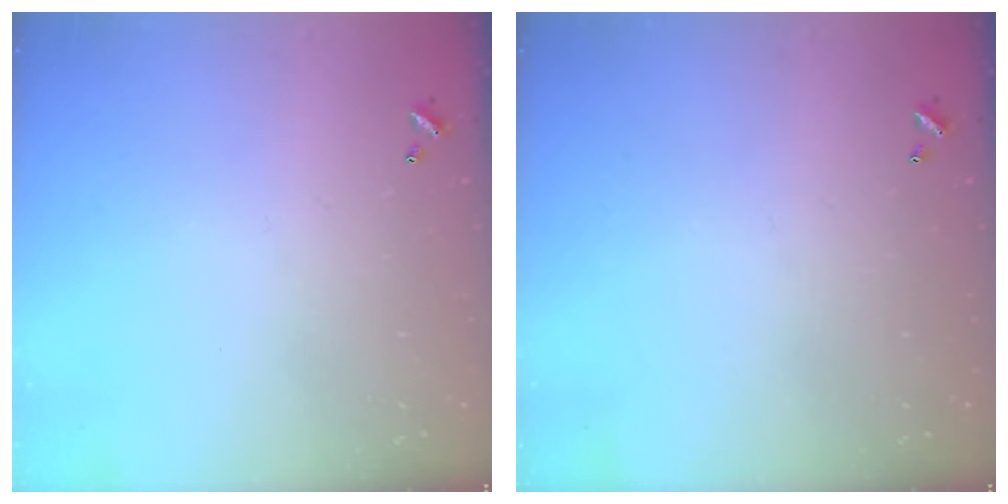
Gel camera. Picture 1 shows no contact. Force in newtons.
{"total": 0.0}